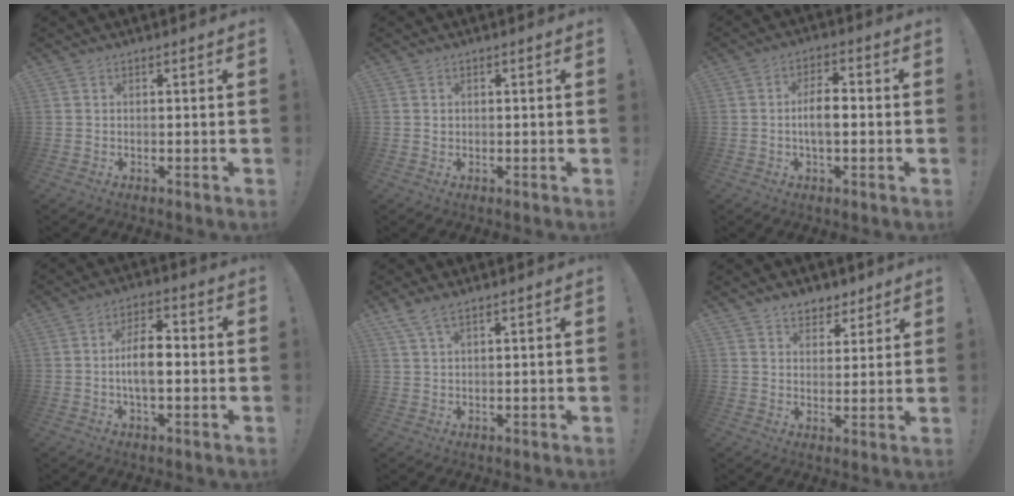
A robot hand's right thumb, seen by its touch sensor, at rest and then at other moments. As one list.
[{"total": 0.8, "force": [0.2, 0.8, 0.1], "torque": [-0.004, 0.003, 0.005]}, {"total": 7.3, "force": [-0.9, 3.5, 6.3], "torque": [-0.109, 0.006, -0.022]}, {"total": 9.0, "force": [-1.1, 4.3, 7.8], "torque": [-0.131, 0.010, -0.024]}, {"total": 4.3, "force": [2.9, 1.1, 2.9], "torque": [-0.063, -0.007, 0.056]}, {"total": 6.2, "force": [4.6, 4.0, 0.9], "torque": [-0.005, -0.034, 0.088]}]